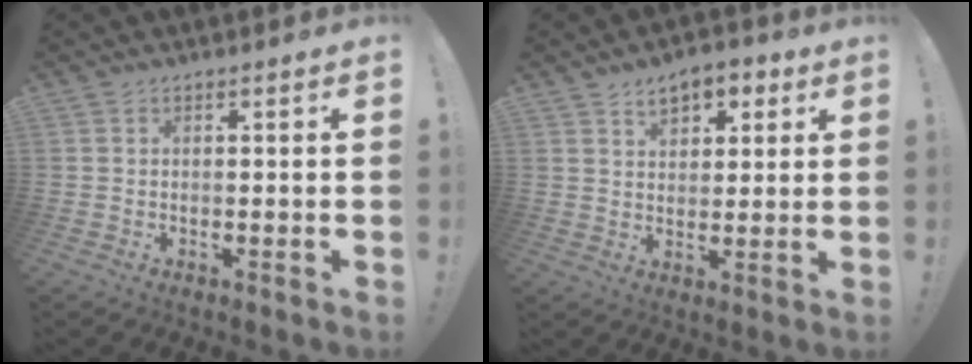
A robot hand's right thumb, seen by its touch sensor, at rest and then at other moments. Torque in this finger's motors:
{"motor_torque": [0.00, 0.05, 0.21, 0.33, 0.03]}